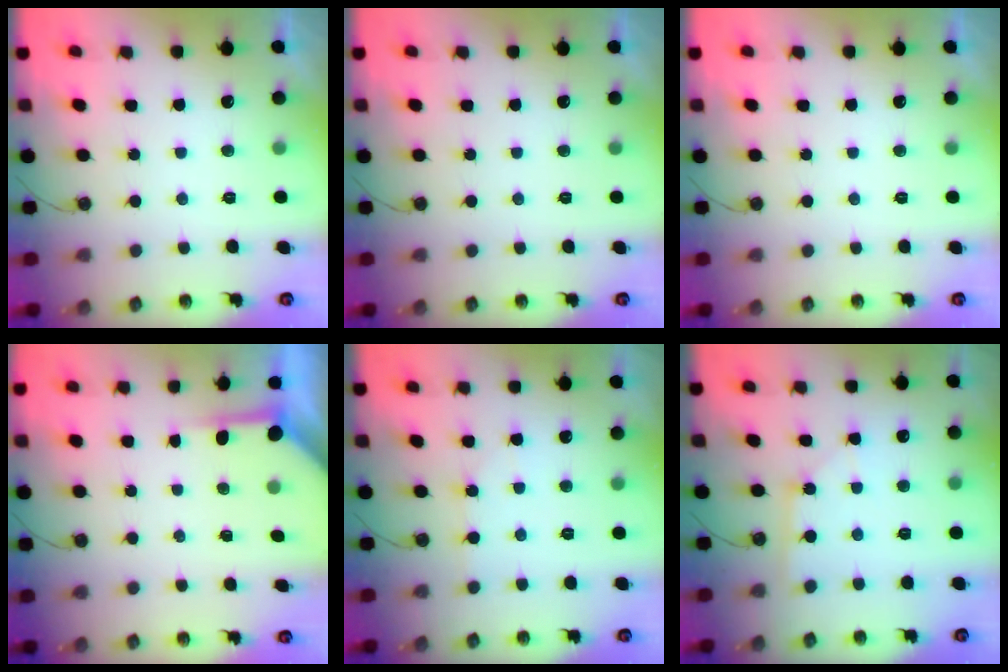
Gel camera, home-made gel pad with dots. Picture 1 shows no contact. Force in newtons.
{"total": 0.0}
{"total": 0.0}
{"total": 3.5, "press": 3.4, "slide": 0.5}
{"total": 2.6, "press": 2.6, "slide": 0.4}
{"total": 2.1, "press": 2.1, "slide": 0.3}